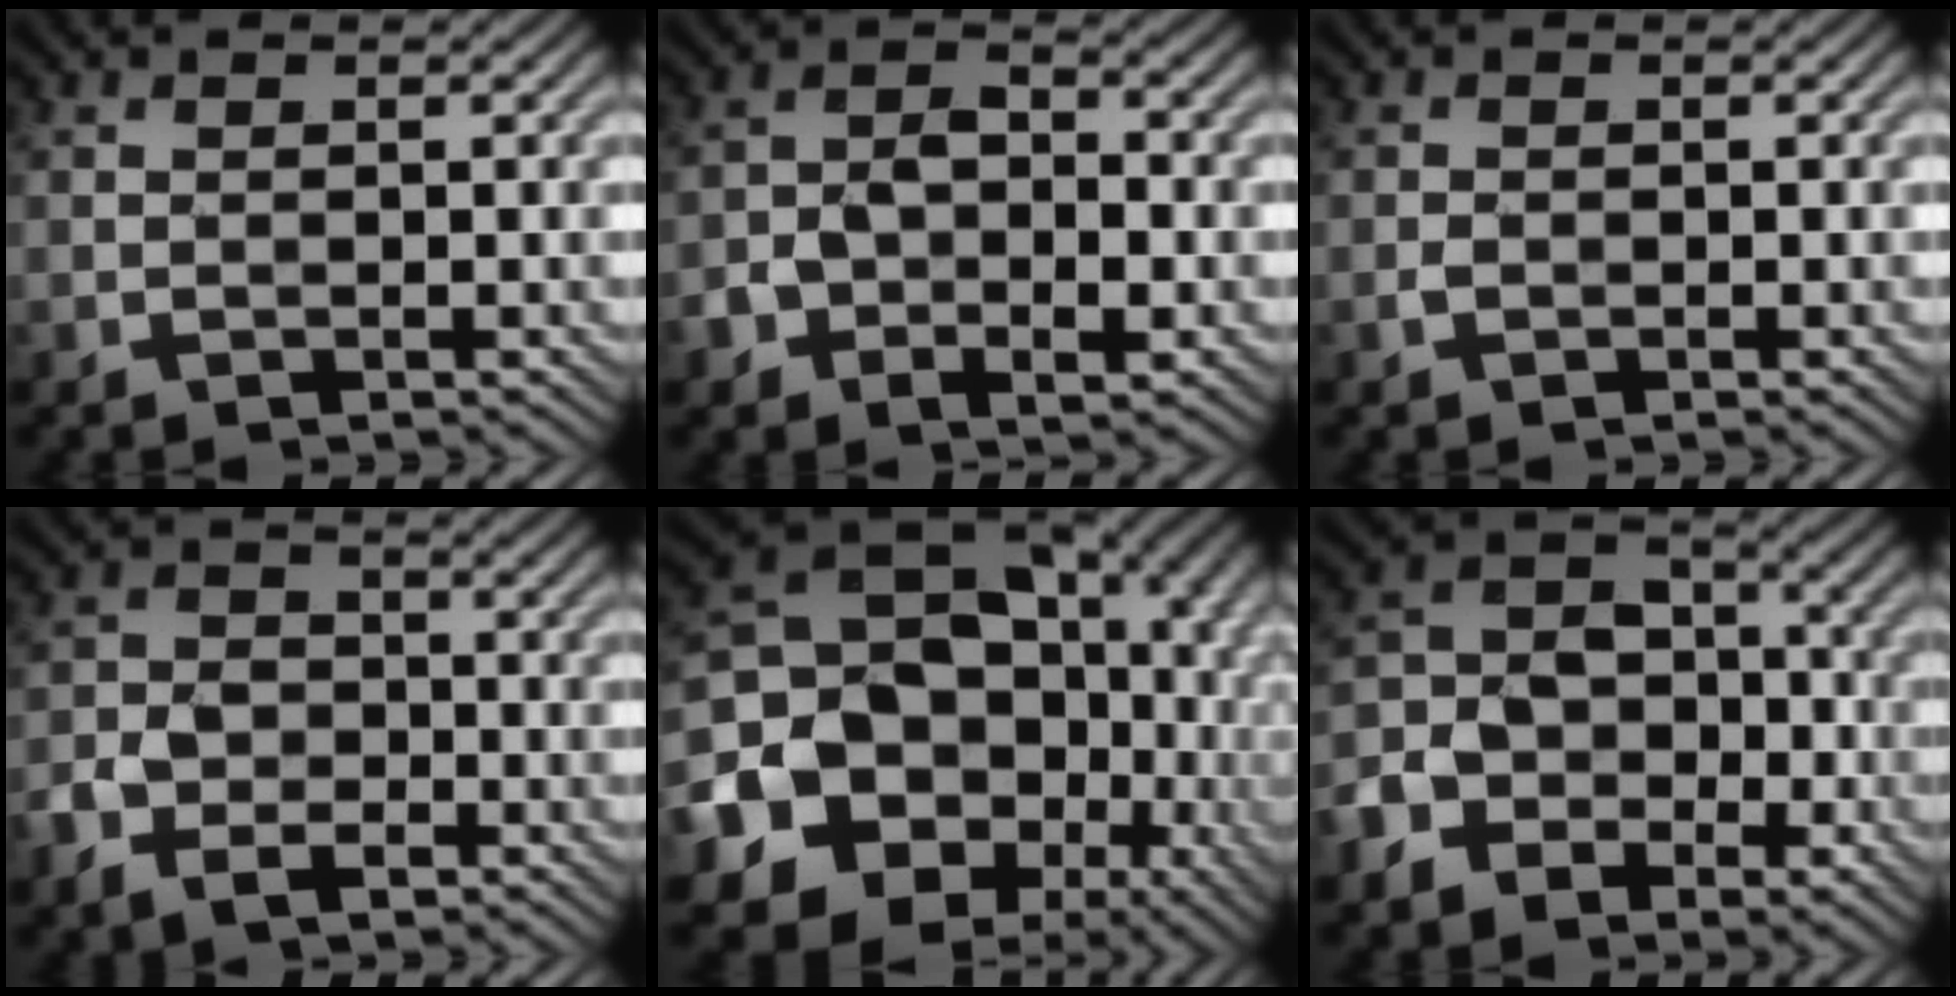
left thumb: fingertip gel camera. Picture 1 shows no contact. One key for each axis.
{"total": 6.5, "fx": -2.6, "fy": 4.1, "fz": 4.4, "tx": -0.065, "ty": -0.003, "tz": -0.048}
{"total": 0.6, "fx": -0.3, "fy": 0.4, "fz": 0.3, "tx": -0.008, "ty": 0.000, "tz": -0.007}
{"total": 5.8, "fx": -3.2, "fy": 3.8, "fz": 3.0, "tx": -0.056, "ty": -0.006, "tz": -0.070}
{"total": 21.0, "fx": -3.6, "fy": 17.5, "fz": 11.1, "tx": -0.213, "ty": -0.031, "tz": -0.059}
{"total": 9.3, "fx": -4.7, "fy": 6.8, "fz": 4.3, "tx": -0.091, "ty": -0.010, "tz": -0.101}